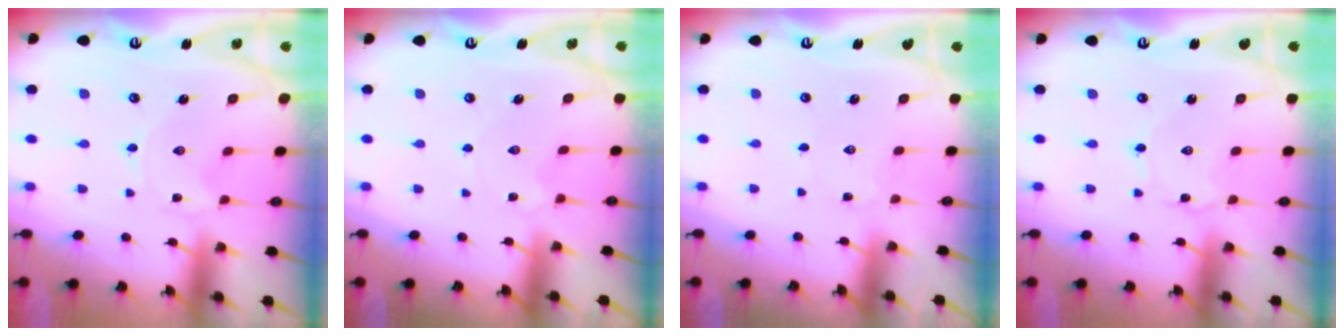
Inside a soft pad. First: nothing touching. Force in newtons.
{"total": 3.0, "press": 3.0, "slide": 0.5}
{"total": 1.5, "press": 1.4, "slide": 0.1}
{"total": 0.6, "press": 0.6, "slide": 0.1}